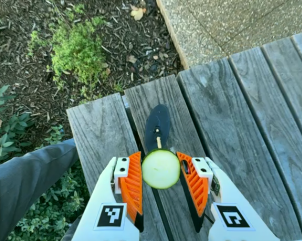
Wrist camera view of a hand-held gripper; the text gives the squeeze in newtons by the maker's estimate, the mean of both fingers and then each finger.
{"total": 9.7, "left": 9.2, "right": 10.2}